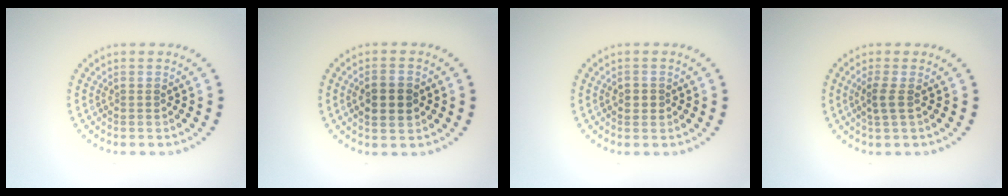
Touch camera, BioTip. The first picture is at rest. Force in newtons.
{"total": 2.7, "press": 2.7, "slide": 0.2}
{"total": 1.2, "press": 1.2, "slide": 0.2}
{"total": 1.6, "press": 1.4, "slide": 0.9}